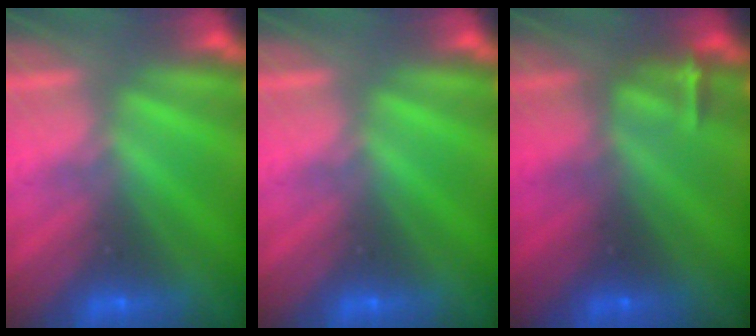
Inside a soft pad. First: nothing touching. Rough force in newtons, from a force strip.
{"total": 0.0}
{"total": 3.1}